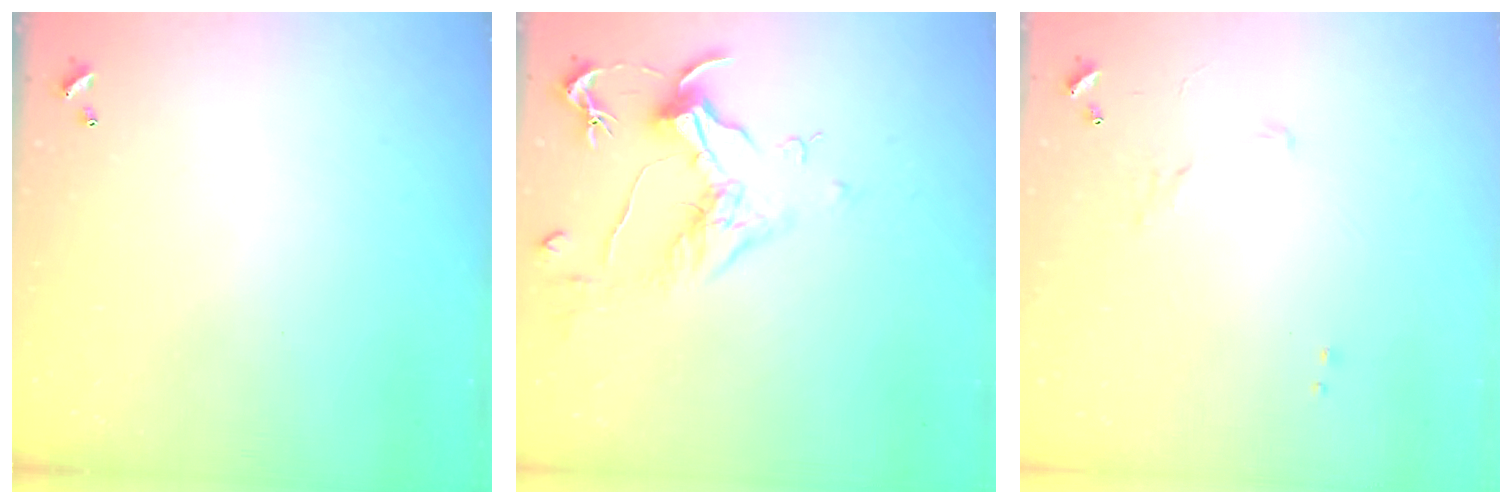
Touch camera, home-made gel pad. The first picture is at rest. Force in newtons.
{"total": 1.8, "press": 1.6, "slide": 0.9}
{"total": 5.9, "press": 5.9, "slide": 0.8}